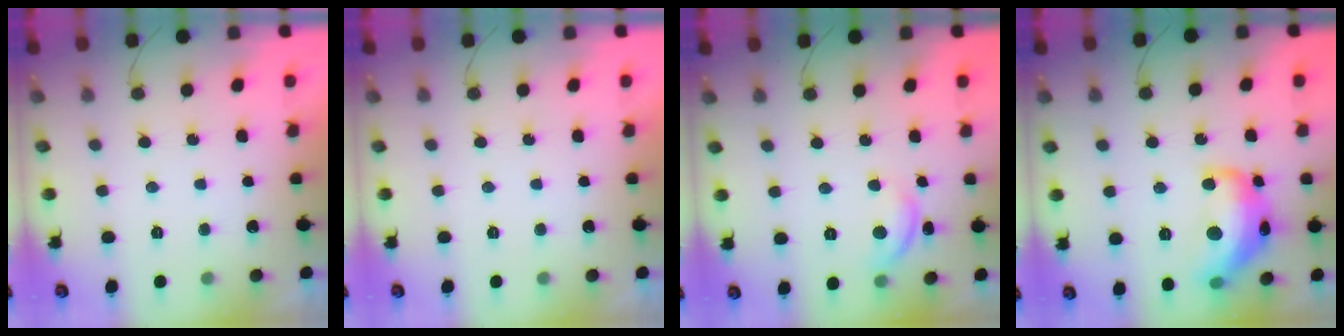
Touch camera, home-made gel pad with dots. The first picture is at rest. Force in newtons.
{"total": 0.0}
{"total": 9.0, "press": 9.0, "slide": 0.6}
{"total": 18.5, "press": 18.5, "slide": 0.8}